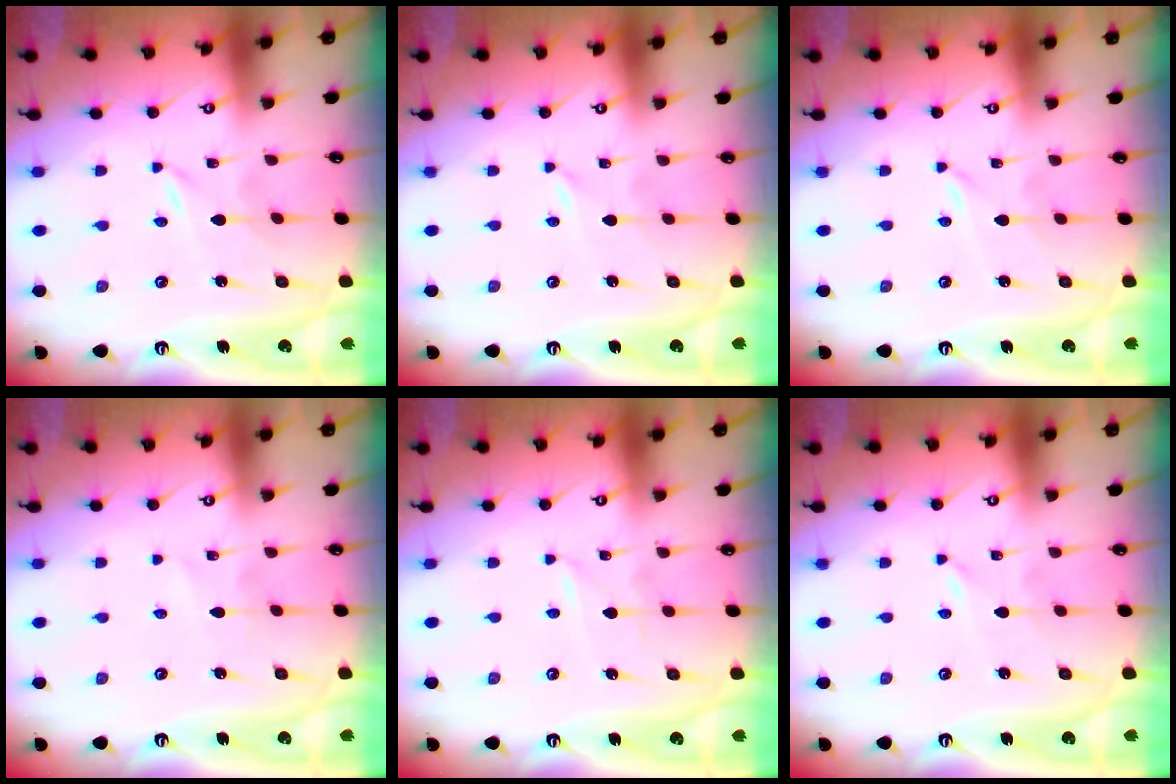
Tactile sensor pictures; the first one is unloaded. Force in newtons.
{"total": 0.0}
{"total": 0.0}
{"total": 2.0, "press": 2.0, "slide": 0.2}
{"total": 0.6, "press": 0.6, "slide": 0.0}
{"total": 0.0}